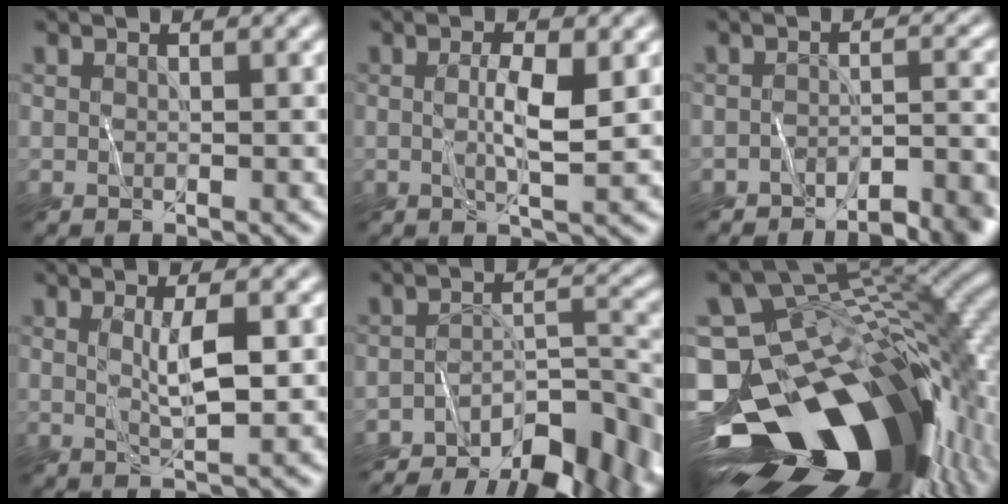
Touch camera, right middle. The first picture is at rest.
{"total": 2.9, "force": [0.4, 0.3, 2.8], "torque": [-0.052, 0.004, 0.007]}
{"total": 5.4, "force": [-4.7, 1.2, 2.3], "torque": [-0.027, 0.009, -0.061]}
{"total": 2.9, "force": [0.7, 0.5, 2.8], "torque": [-0.054, -0.001, 0.016]}
{"total": 10.8, "force": [-8.5, 3.5, 5.7], "torque": [-0.085, 0.002, -0.119]}
{"total": 17.9, "force": [-7.0, 10.2, 12.9], "torque": [-0.230, 0.002, -0.111]}